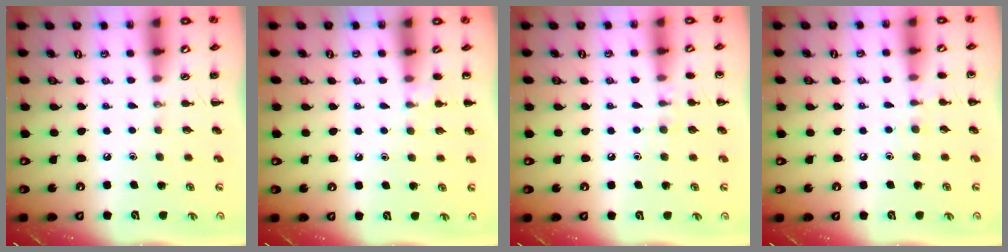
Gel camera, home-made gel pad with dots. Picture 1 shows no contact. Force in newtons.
{"total": 6.0, "press": 5.7, "slide": 1.9}
{"total": 7.0, "press": 6.7, "slide": 2.1}
{"total": 6.3, "press": 6.0, "slide": 2.0}